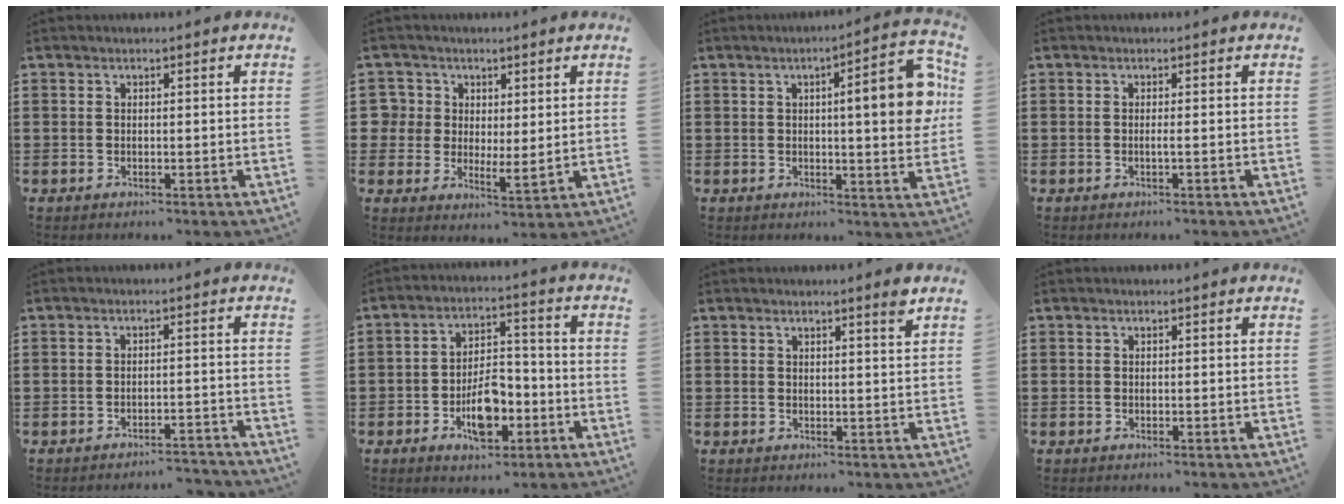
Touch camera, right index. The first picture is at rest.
{"total": 4.2, "force": [2.0, 3.6, 0.7], "torque": [-0.036, 0.013, 0.039]}
{"total": 10.2, "force": [2.2, 1.8, 9.8], "torque": [-0.140, -0.010, 0.028]}
{"total": 0.8, "force": [-0.2, -0.3, 0.7], "torque": [-0.014, -0.004, -0.004]}
{"total": 2.6, "force": [-2.6, 0.0, 0.3], "torque": [-0.010, -0.001, -0.055]}
{"total": 8.1, "force": [-3.2, 4.1, 6.3], "torque": [-0.099, 0.003, -0.060]}
{"total": 2.2, "force": [1.6, -0.2, 1.4], "torque": [-0.022, -0.005, 0.027]}
{"total": 0.0}